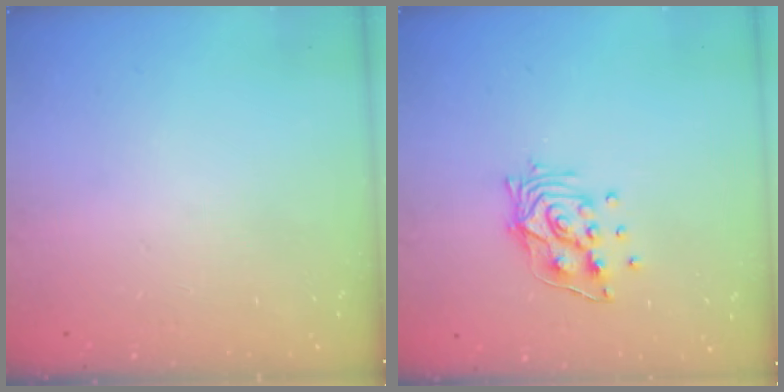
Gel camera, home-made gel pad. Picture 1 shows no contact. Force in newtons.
{"total": 11.1, "press": 11.1, "slide": 1.4}